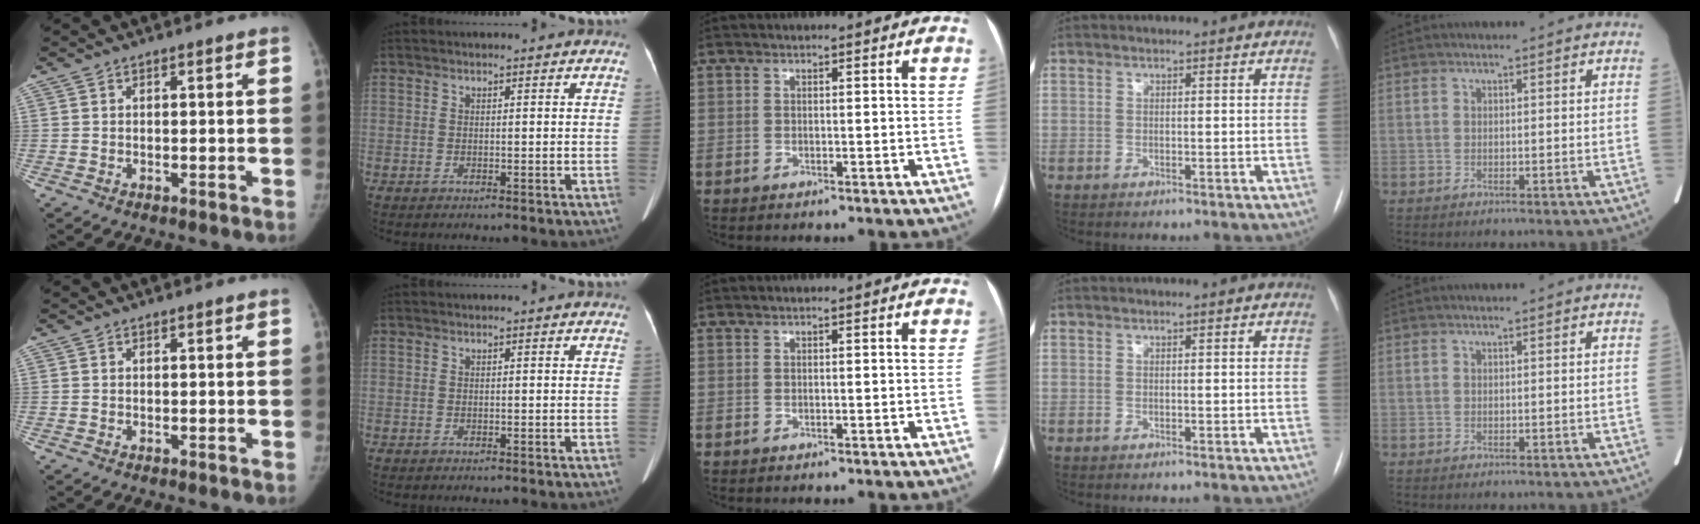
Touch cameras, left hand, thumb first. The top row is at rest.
{}